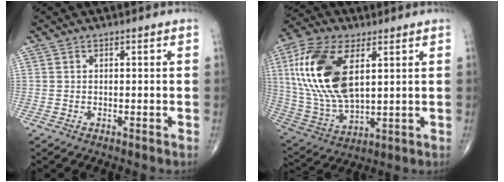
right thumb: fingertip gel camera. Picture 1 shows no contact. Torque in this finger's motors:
{"motor_torque": [-0.53, 3.01, 2.15, 0.61, 0.72]}